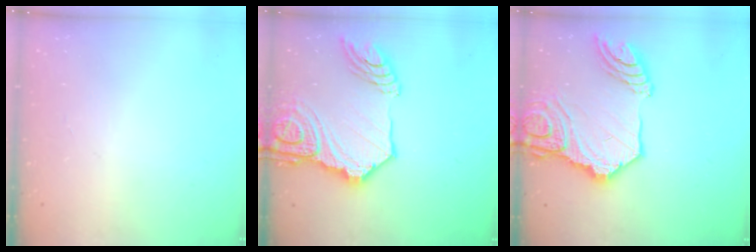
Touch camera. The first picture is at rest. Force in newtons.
{"total": 23.1, "press": 22.9, "slide": 2.8}
{"total": 21.3, "press": 21.2, "slide": 2.6}